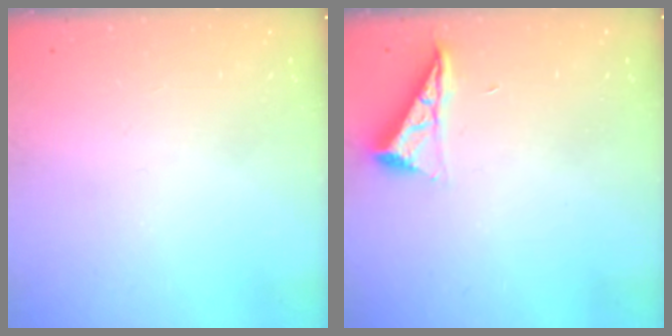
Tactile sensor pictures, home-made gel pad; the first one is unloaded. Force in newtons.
{"total": 7.1, "press": 7.1, "slide": 0.5}